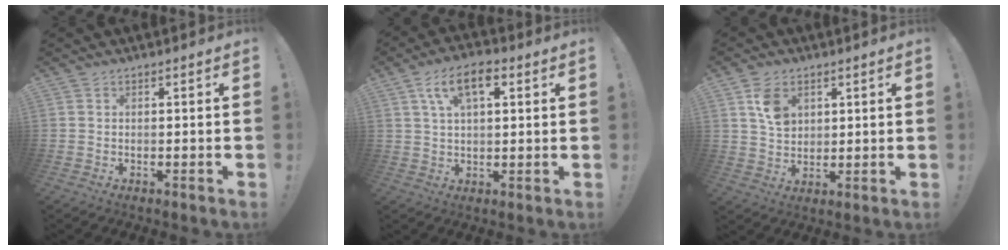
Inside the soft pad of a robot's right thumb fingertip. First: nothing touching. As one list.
[{"total": 9.4, "force": [3.7, 4.5, 7.4], "torque": [-0.122, 0.008, 0.067]}, {"total": 7.9, "force": [3.2, 5.8, 4.3], "torque": [-0.055, -0.007, 0.061]}]